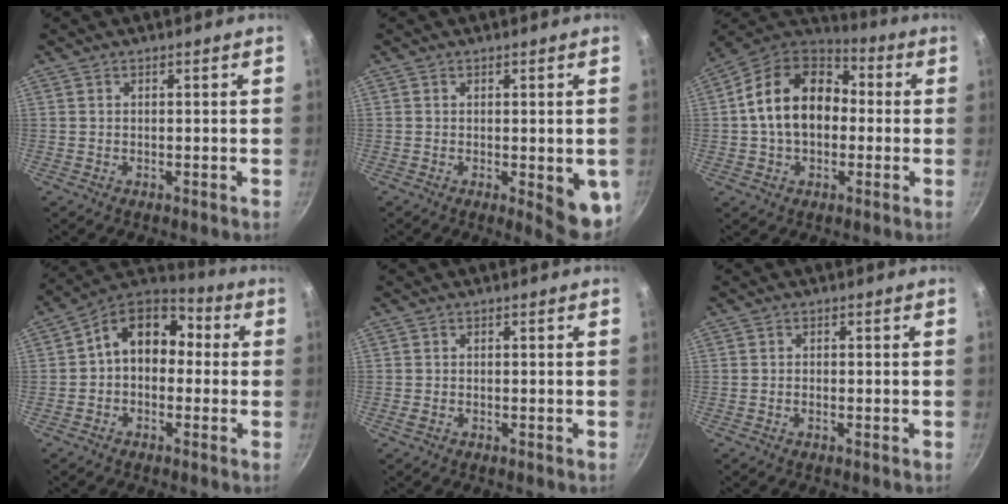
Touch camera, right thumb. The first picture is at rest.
{"total": 7.7, "force": [-1.2, 2.6, 7.1], "torque": [-0.060, -0.001, -0.008]}
{"total": 17.3, "force": [0.4, 12.3, 12.1], "torque": [-0.179, 0.040, -0.009]}
{"total": 12.7, "force": [0.8, 9.3, 8.6], "torque": [-0.100, 0.043, -0.014]}
{"total": 0.8, "force": [-0.4, 0.4, 0.5], "torque": [-0.013, 0.002, -0.010]}
{"total": 0.8, "force": [-0.4, 0.3, 0.6], "torque": [-0.017, 0.005, -0.012]}